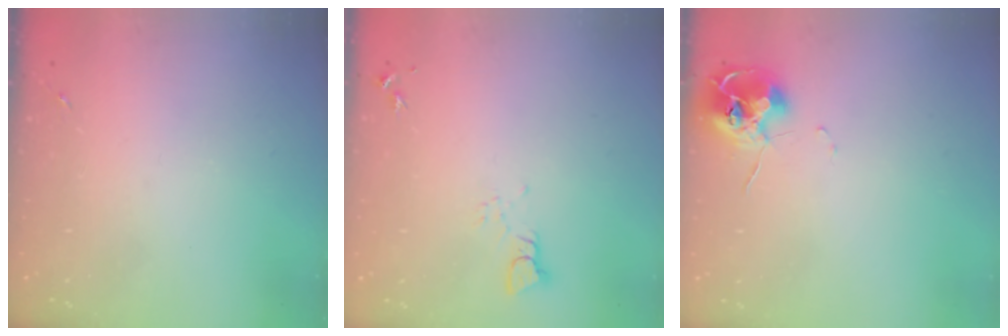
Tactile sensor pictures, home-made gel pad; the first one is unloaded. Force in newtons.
{"total": 3.3, "press": 3.3, "slide": 0.1}
{"total": 10.4, "press": 10.4, "slide": 0.9}